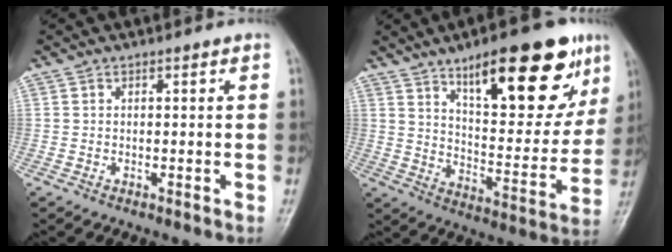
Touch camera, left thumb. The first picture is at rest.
{"total": 23.4, "force": [13.1, 8.4, 17.4], "torque": [-0.208, -0.047, 0.204]}